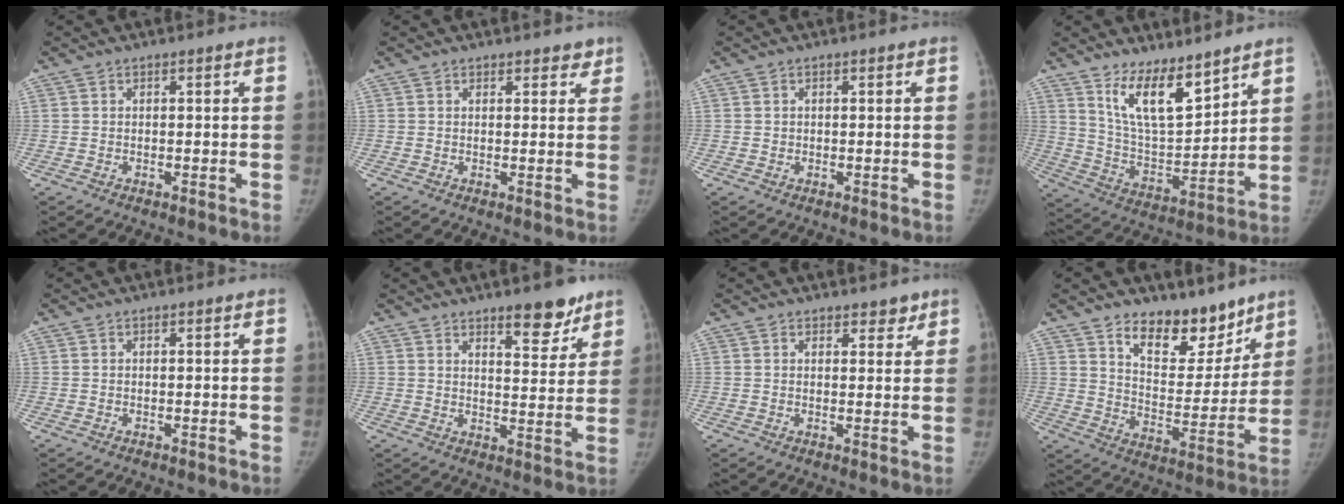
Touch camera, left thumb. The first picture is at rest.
{"total": 2.1, "force": [1.7, 1.1, 0.6], "torque": [0.016, -0.007, 0.015]}
{"total": 0.5, "force": [0.0, 0.5, 0.0], "torque": [0.005, 0.004, 0.000]}
{"total": 12.5, "force": [9.0, 4.2, 7.6], "torque": [-0.106, -0.074, 0.180]}
{"total": 0.0}
{"total": 8.6, "force": [6.2, 3.1, 5.2], "torque": [-0.041, -0.042, 0.088]}
{"total": 2.6, "force": [2.0, 1.4, 0.7], "torque": [0.013, -0.011, 0.024]}
{"total": 14.1, "force": [10.6, 6.9, 6.4], "torque": [-0.043, -0.081, 0.174]}